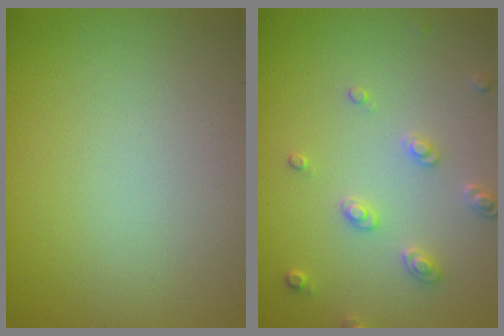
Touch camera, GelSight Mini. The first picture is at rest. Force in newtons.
{"total": 2.5, "press": 2.4, "slide": 0.7}